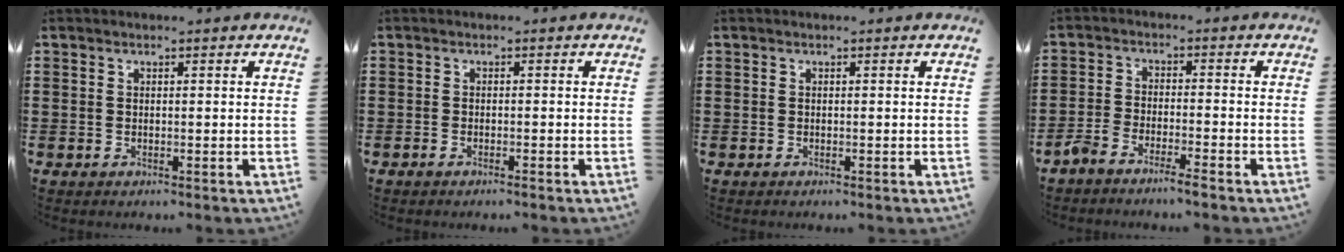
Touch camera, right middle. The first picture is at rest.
{"total": 0.8, "force": [-0.7, 0.0, 0.4], "torque": [-0.008, -0.003, -0.013]}
{"total": 0.0}
{"total": 3.7, "force": [-3.5, 0.0, 1.1], "torque": [-0.041, -0.006, -0.075]}